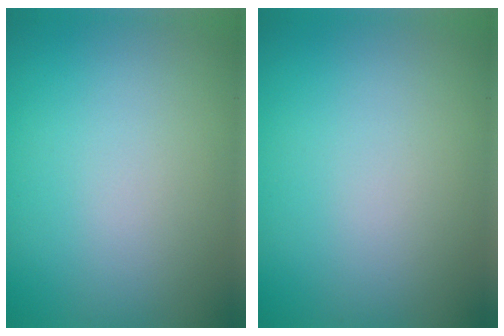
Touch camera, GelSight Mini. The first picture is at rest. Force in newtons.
{"total": 0.0}